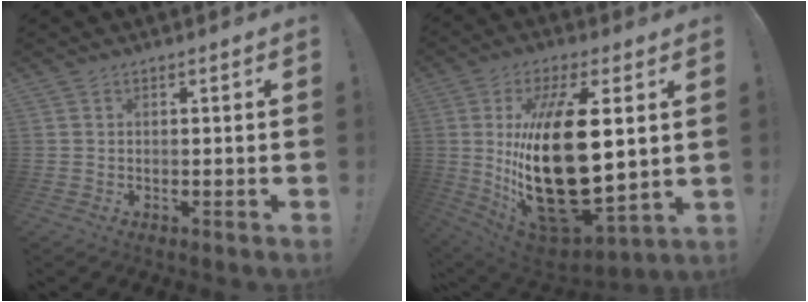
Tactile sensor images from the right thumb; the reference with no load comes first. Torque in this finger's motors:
{"motor_torque": [1.88, 3.12, 2.77, 0.00, 1.05]}